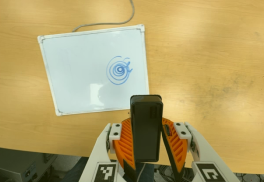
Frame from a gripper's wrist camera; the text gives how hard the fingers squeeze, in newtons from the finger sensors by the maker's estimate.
{"total": 5.4, "left": 5.0, "right": 5.8}